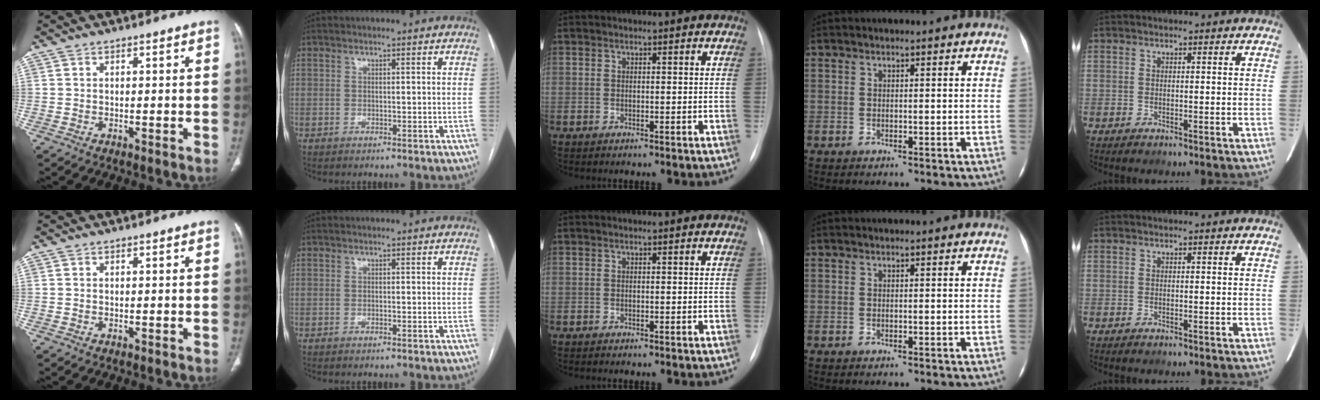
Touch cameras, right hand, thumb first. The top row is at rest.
{}